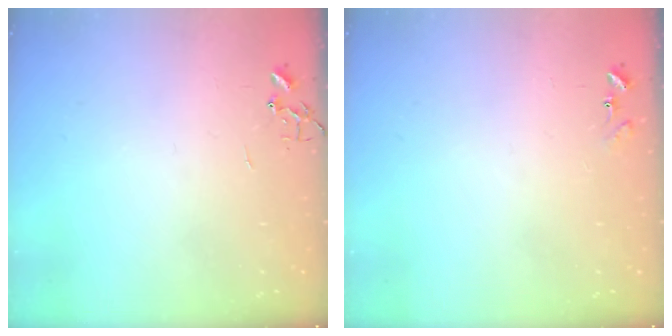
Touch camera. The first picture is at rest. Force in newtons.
{"total": 6.9, "press": 6.8, "slide": 0.6}